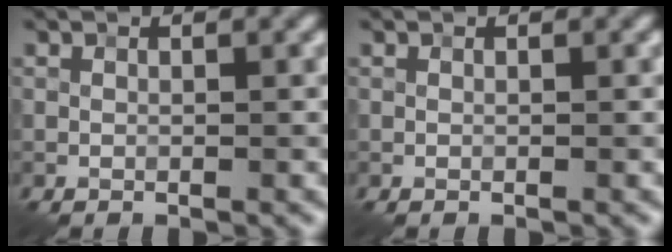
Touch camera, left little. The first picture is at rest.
{"total": 0.0}